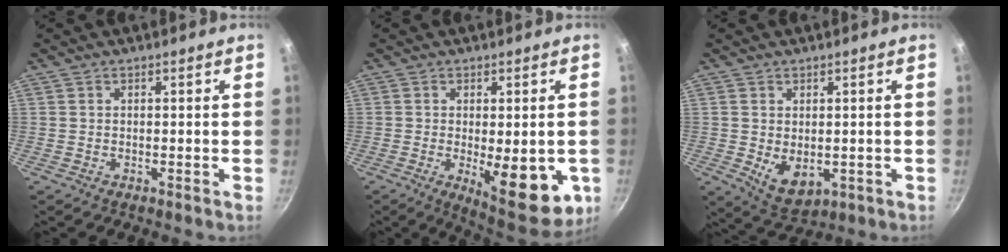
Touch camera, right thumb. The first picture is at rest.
{"total": 14.4, "force": [-3.0, 5.7, 12.8], "torque": [-0.142, -0.014, -0.027]}
{"total": 6.6, "force": [-0.5, 4.4, 4.9], "torque": [-0.072, -0.017, 0.008]}